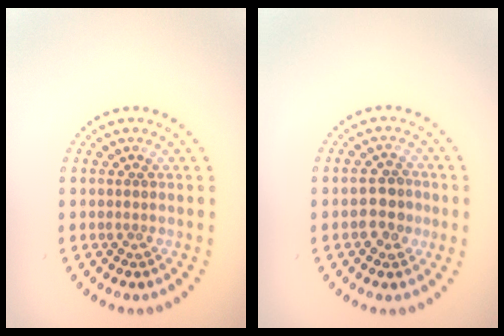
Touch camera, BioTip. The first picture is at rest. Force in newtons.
{"total": 2.7, "press": 2.7, "slide": 0.4}